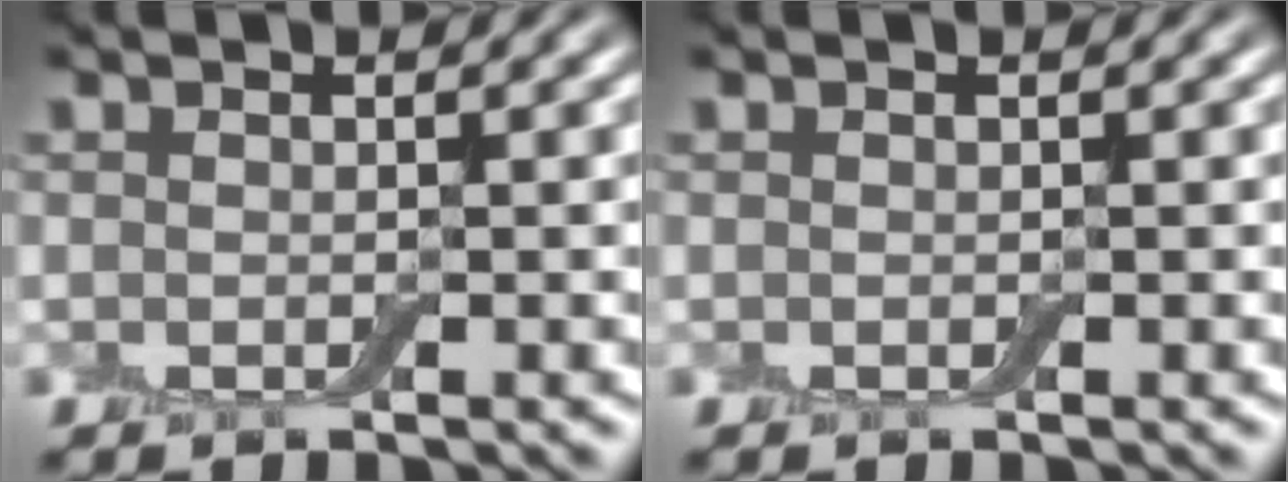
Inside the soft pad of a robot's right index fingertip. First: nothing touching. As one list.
[{"total": 0.0}]